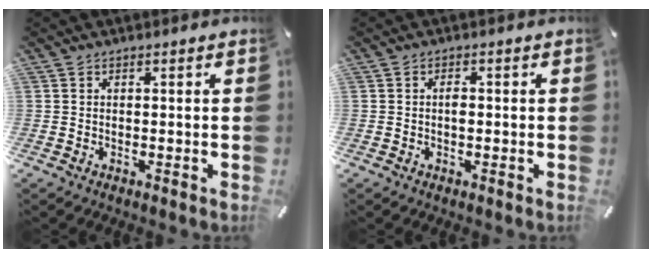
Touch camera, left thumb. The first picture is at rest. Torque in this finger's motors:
{"motor_torque": [0.35, 0.28, 0.09, 0.02, 0.01]}